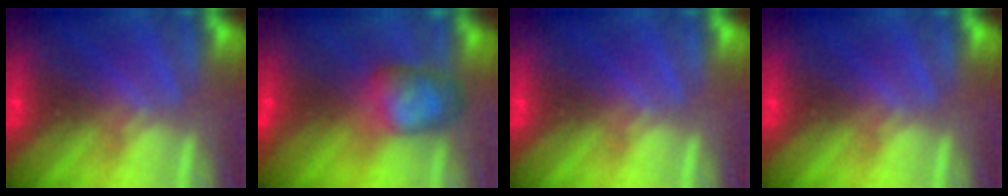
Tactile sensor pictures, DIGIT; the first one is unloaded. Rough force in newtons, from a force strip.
{"total": 6.1}
{"total": 0.0}
{"total": 0.0}